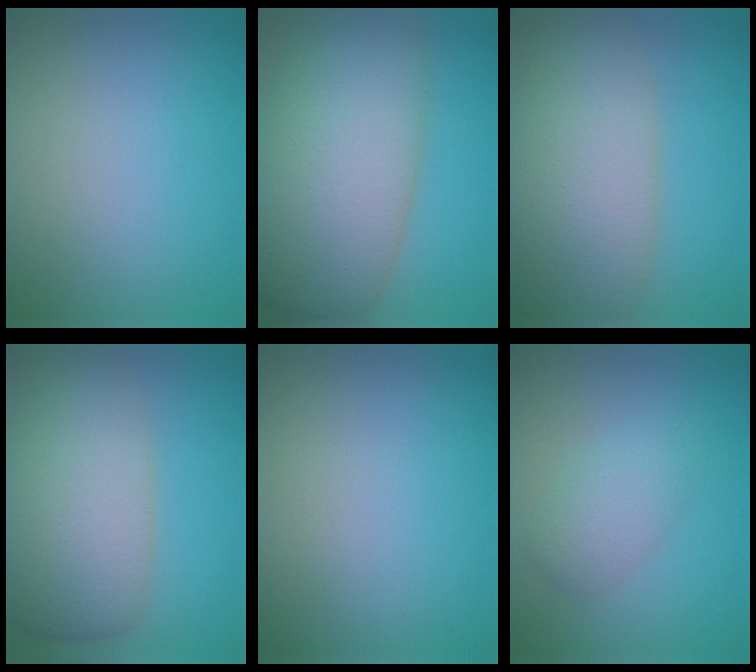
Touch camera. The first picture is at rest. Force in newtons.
{"total": 13.6, "press": 13.6, "slide": 0.7}
{"total": 9.9, "press": 9.9, "slide": 0.9}
{"total": 9.2, "press": 9.2, "slide": 0.7}
{"total": 0.0}
{"total": 2.7, "press": 2.7, "slide": 0.1}